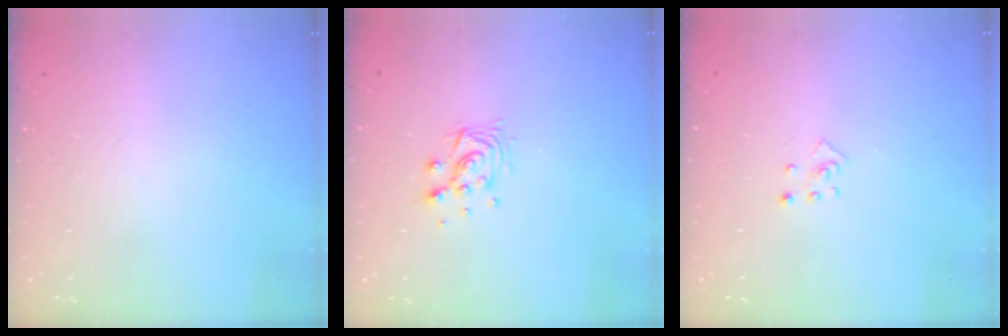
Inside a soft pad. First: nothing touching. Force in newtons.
{"total": 9.8, "press": 9.8, "slide": 0.6}
{"total": 3.9, "press": 3.9, "slide": 0.2}